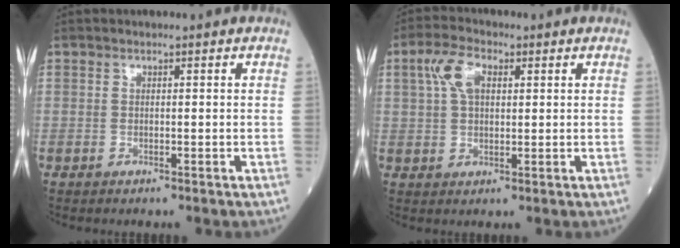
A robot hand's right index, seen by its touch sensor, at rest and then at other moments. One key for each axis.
{"total": 5.8, "fx": 2.0, "fy": 2.8, "fz": 4.6, "tx": -0.101, "ty": 0.016, "tz": 0.039}